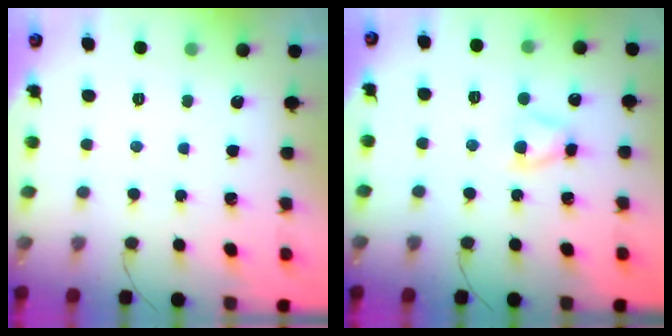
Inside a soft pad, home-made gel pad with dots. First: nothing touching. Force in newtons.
{"total": 4.6, "press": 4.6, "slide": 0.6}